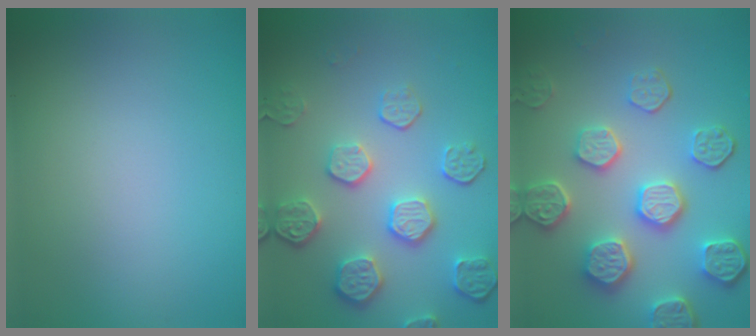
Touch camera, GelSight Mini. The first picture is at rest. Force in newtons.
{"total": 5.4, "press": 4.2, "slide": 3.3}
{"total": 6.7, "press": 5.5, "slide": 3.8}